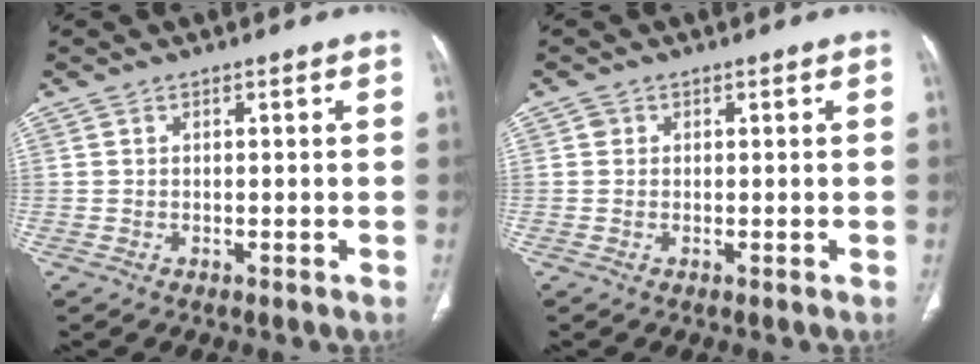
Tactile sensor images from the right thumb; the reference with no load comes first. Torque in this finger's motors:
{"motor_torque": [0.18, 0.11, 0.29, 0.19, 0.00]}